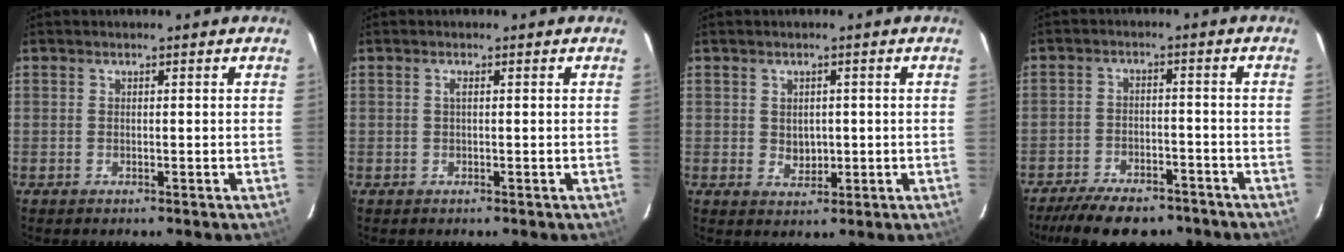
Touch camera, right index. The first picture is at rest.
{"total": 0.7, "force": [0.1, 0.0, 0.7], "torque": [-0.013, 0.002, -0.001]}
{"total": 3.1, "force": [0.0, 2.6, 1.7], "torque": [-0.026, -0.001, 0.006]}
{"total": 14.7, "force": [-11.8, 5.7, 6.6], "torque": [-0.147, -0.008, -0.170]}